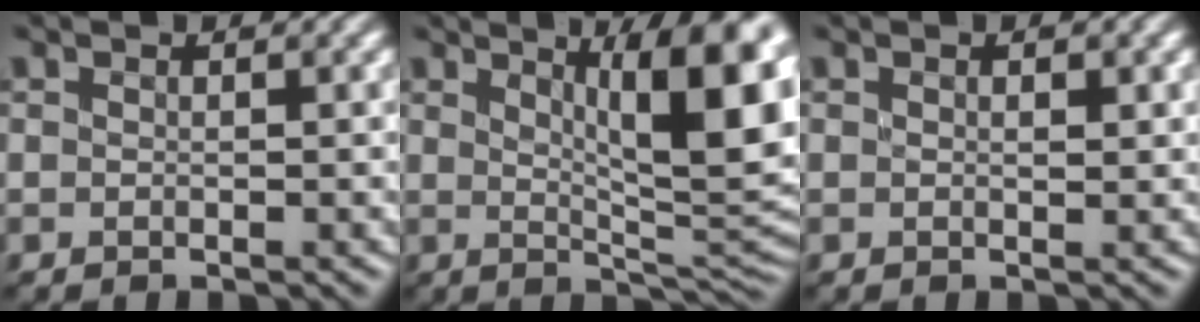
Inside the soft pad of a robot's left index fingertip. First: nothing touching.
{"total": 11.2, "force": [3.5, 3.2, 10.1], "torque": [-0.106, 0.007, 0.052]}
{"total": 0.7, "force": [0.2, 0.0, 0.7], "torque": [-0.015, 0.001, 0.009]}